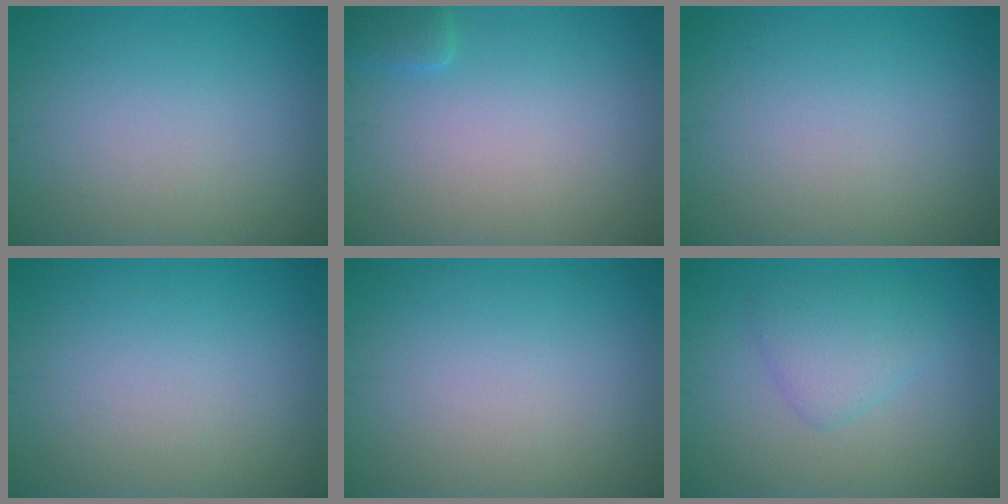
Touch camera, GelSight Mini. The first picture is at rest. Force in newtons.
{"total": 1.4, "press": 1.4, "slide": 0.1}
{"total": 0.0}
{"total": 0.0}
{"total": 0.0}
{"total": 2.6, "press": 2.6, "slide": 0.3}